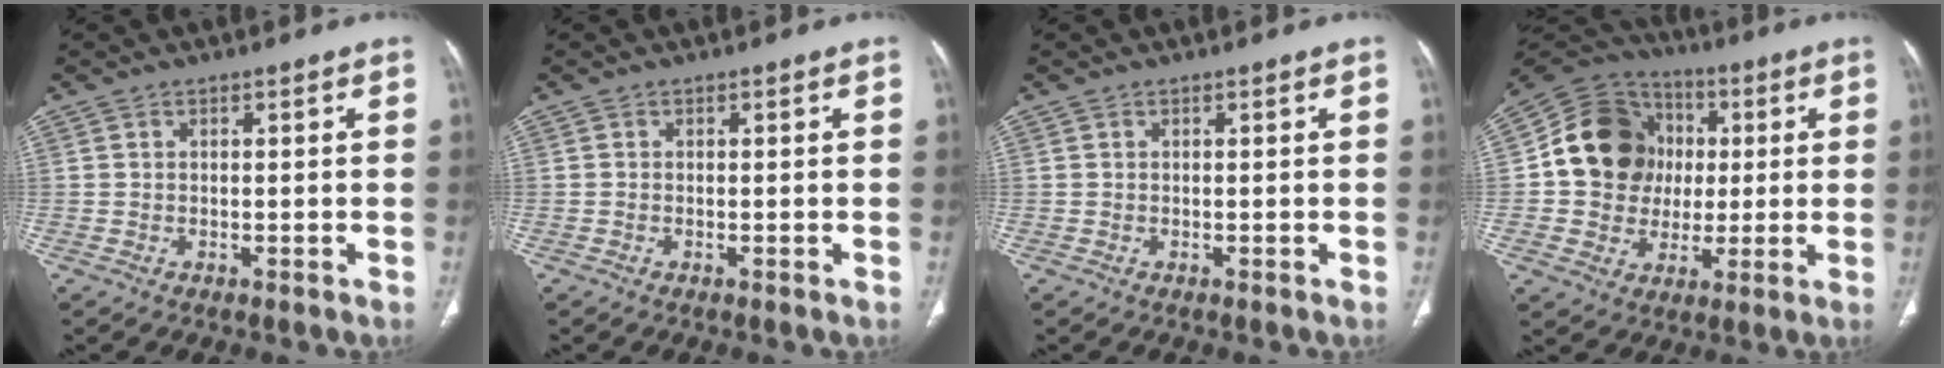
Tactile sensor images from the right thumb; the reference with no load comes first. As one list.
[{"total": 0.0}, {"total": 0.0}, {"total": 16.6, "force": [1.6, 14.6, 7.8], "torque": [-0.106, 0.020, 0.028]}]